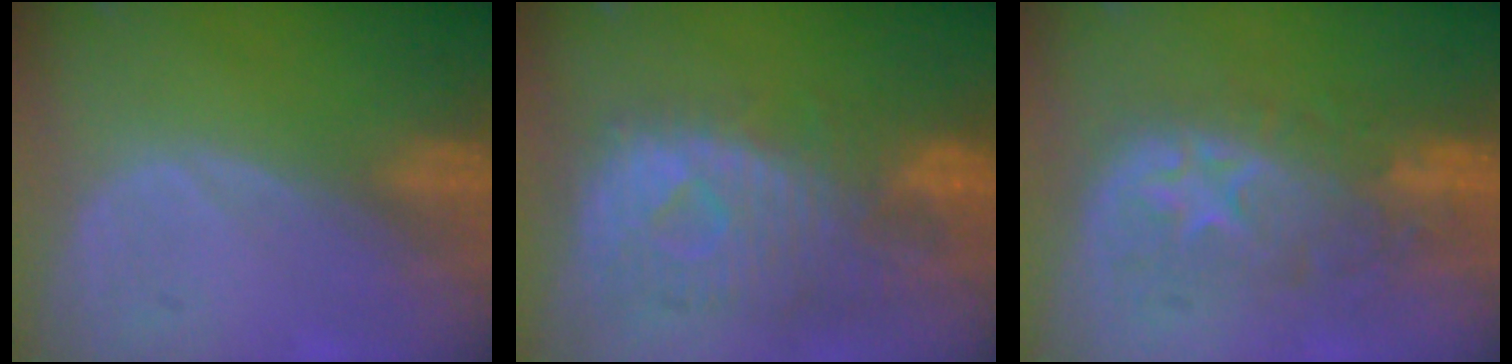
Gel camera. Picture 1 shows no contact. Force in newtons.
{"total": 10.6, "press": 9.5, "slide": 4.7}
{"total": 9.0, "press": 8.7, "slide": 2.3}